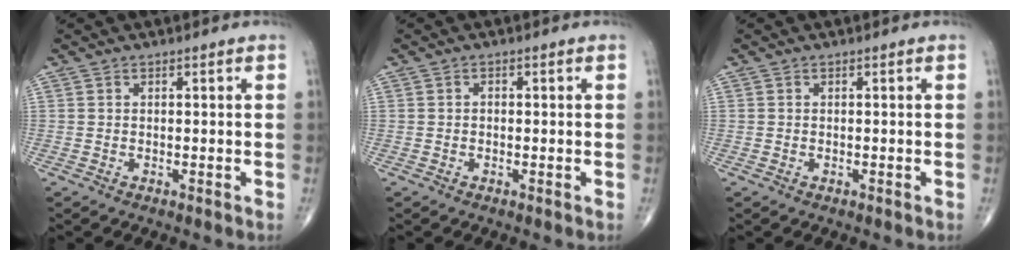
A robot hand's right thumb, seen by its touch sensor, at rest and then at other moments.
{"total": 0.7, "force": [0.0, 0.5, 0.5], "torque": [-0.007, 0.001, -0.002]}
{"total": 0.0}